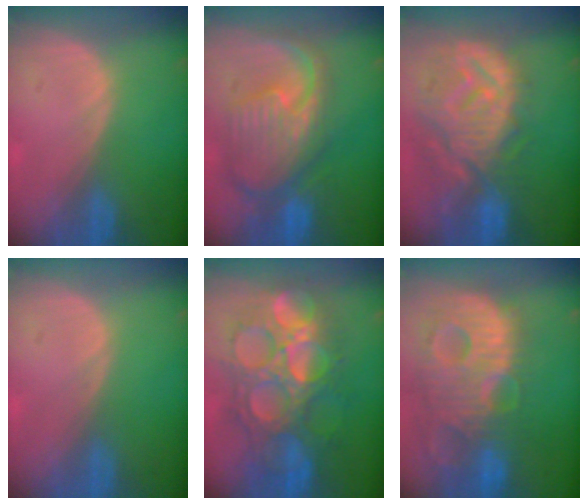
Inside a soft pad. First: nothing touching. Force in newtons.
{"total": 11.8, "press": 10.2, "slide": 6.0}
{"total": 12.3, "press": 11.0, "slide": 5.5}
{"total": 0.0}
{"total": 13.0, "press": 13.0, "slide": 1.5}
{"total": 14.0, "press": 12.0, "slide": 7.1}